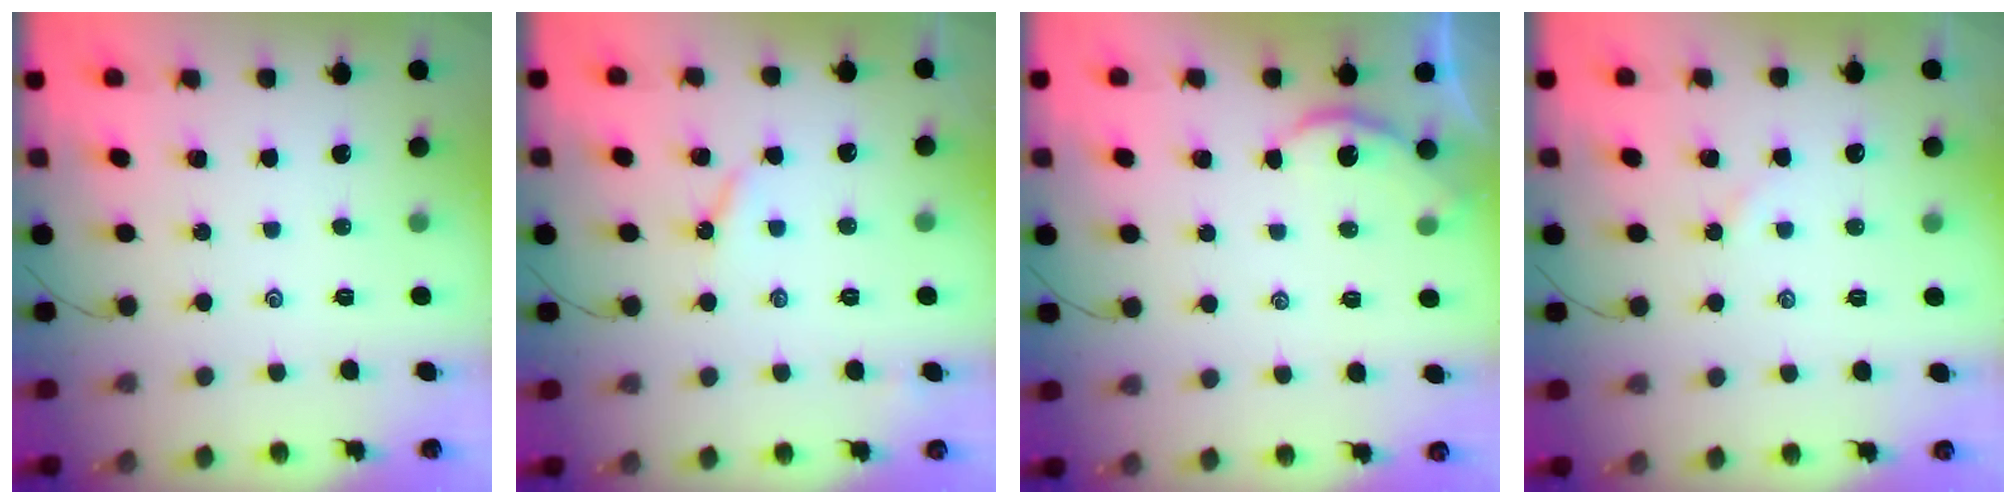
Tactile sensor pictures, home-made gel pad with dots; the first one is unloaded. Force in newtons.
{"total": 3.0, "press": 3.0, "slide": 0.4}
{"total": 2.9, "press": 2.9, "slide": 0.2}
{"total": 2.5, "press": 2.5, "slide": 0.4}